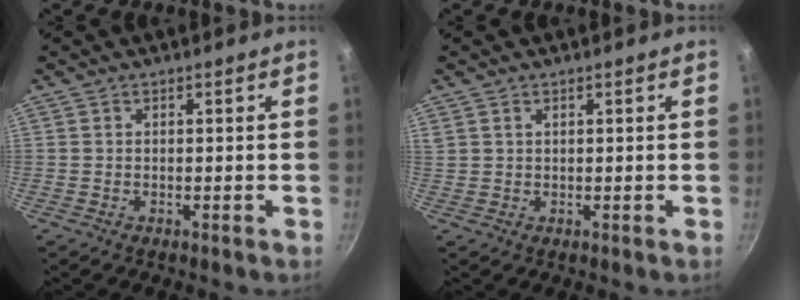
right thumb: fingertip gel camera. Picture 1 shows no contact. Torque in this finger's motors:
{"motor_torque": [0.04, -0.04, 0.43, 0.08, -0.04]}